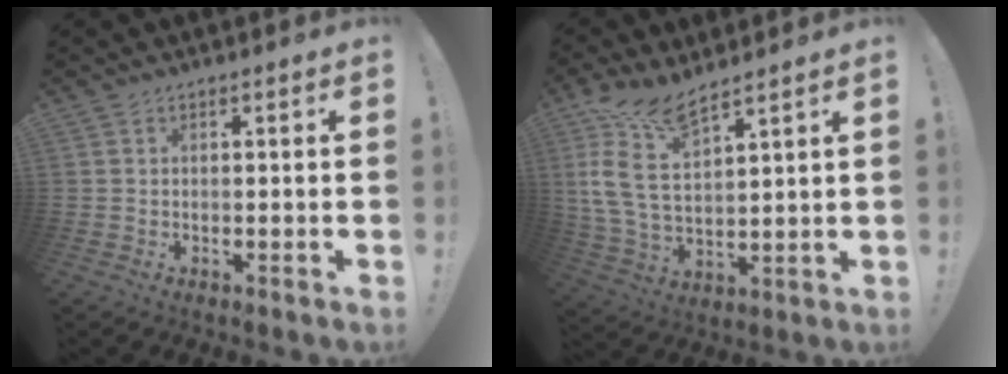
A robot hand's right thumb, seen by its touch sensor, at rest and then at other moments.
{"total": 12.2, "force": [8.4, 4.1, 7.8], "torque": [-0.171, -0.041, 0.159]}